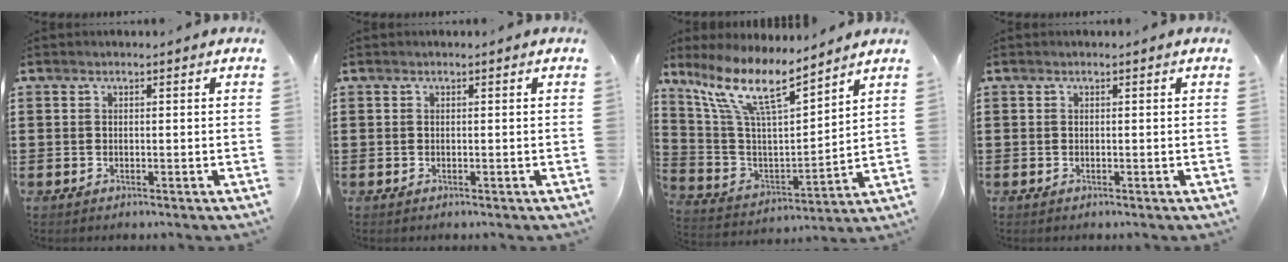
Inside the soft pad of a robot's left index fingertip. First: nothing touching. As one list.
[{"total": 0.0}, {"total": 11.9, "force": [8.7, 2.5, 7.8], "torque": [-0.186, -0.044, 0.149]}, {"total": 0.0}]